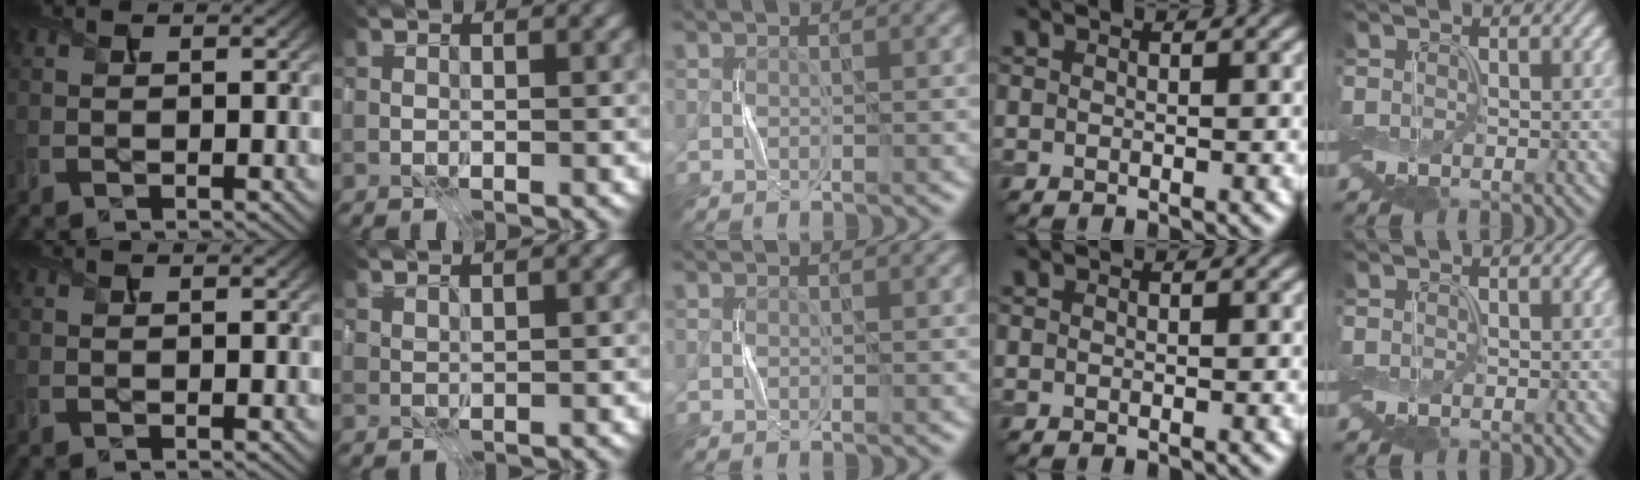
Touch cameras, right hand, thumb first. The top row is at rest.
{"index": {"total": 1.1, "force": [1.0, 0.0, 0.4], "torque": [-0.006, -0.003, 0.019]}}